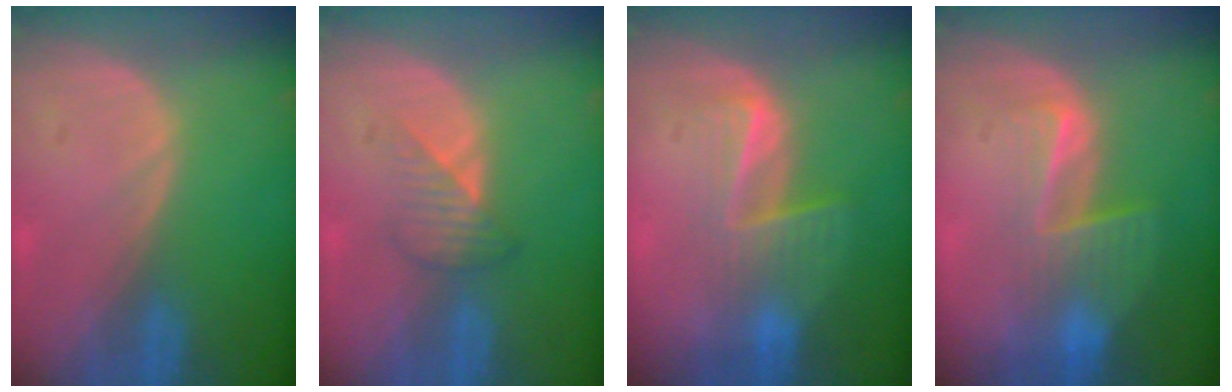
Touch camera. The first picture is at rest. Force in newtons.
{"total": 3.5, "press": 3.2, "slide": 1.5}
{"total": 6.7, "press": 5.5, "slide": 3.8}
{"total": 6.8, "press": 5.9, "slide": 3.5}